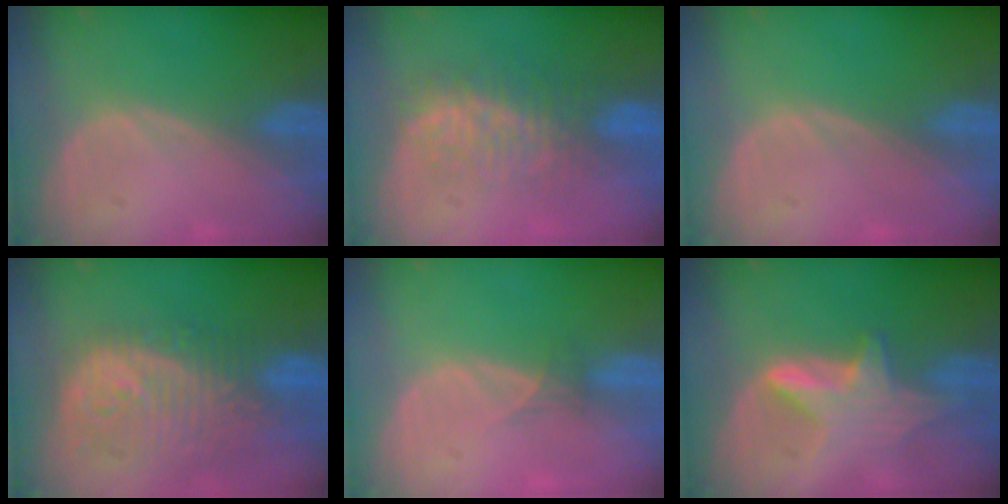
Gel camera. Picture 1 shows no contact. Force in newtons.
{"total": 7.8, "press": 7.5, "slide": 2.2}
{"total": 0.0}
{"total": 12.2, "press": 10.9, "slide": 5.5}
{"total": 1.3, "press": 1.0, "slide": 0.8}
{"total": 5.9, "press": 5.8, "slide": 0.8}